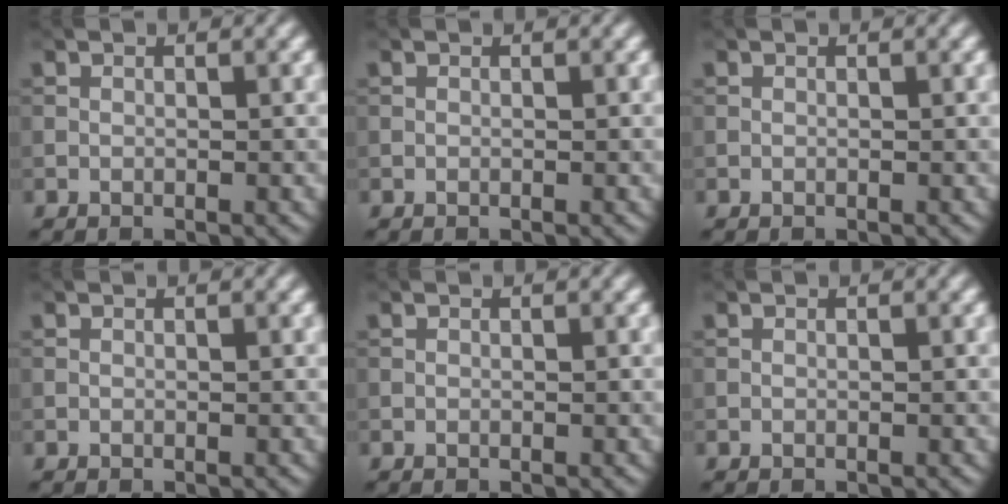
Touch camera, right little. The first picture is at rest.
{"total": 0.0}
{"total": 0.0}
{"total": 0.0}
{"total": 0.0}
{"total": 0.0}